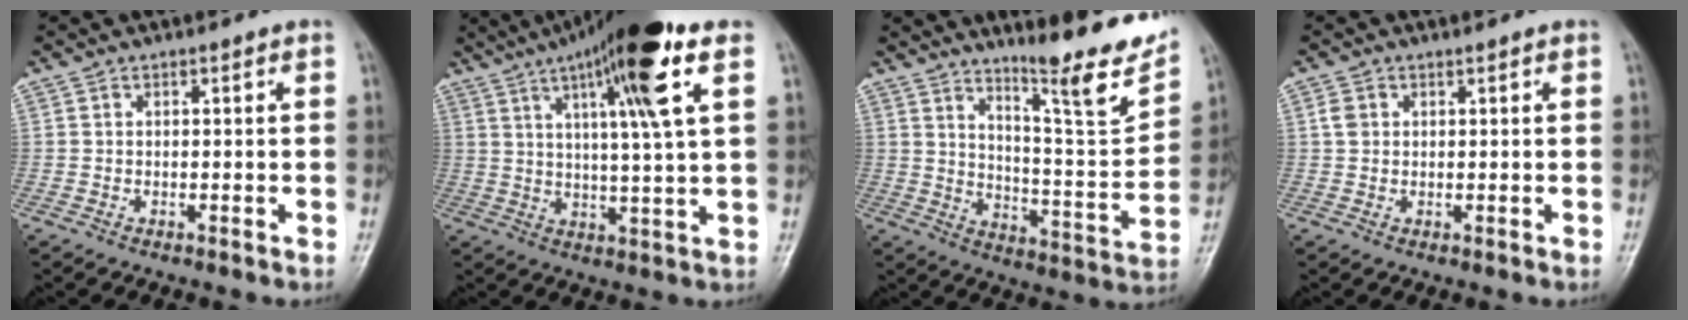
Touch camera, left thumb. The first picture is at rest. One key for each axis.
{"total": 16.9, "fx": 7.9, "fy": 2.0, "fz": 14.9, "tx": -0.239, "ty": -0.007, "tz": 0.120}
{"total": 16.1, "fx": 11.8, "fy": 2.3, "fz": 10.7, "tx": -0.130, "ty": -0.079, "tz": 0.188}
{"total": 1.9, "fx": 0.6, "fy": 1.6, "fz": 1.0, "tx": -0.014, "ty": 0.002, "tz": 0.011}